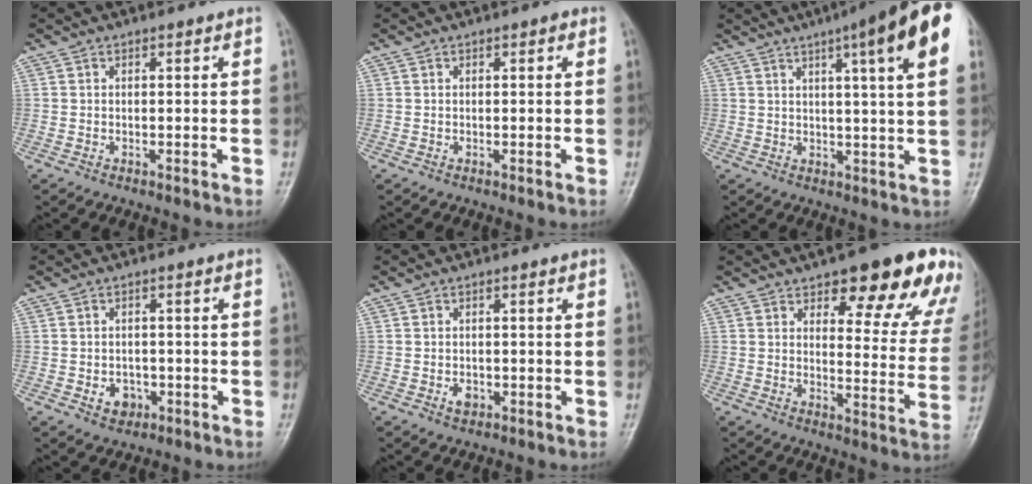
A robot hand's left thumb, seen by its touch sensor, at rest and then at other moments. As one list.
[{"total": 0.7, "force": [0.2, 0.2, 0.6], "torque": [-0.009, 0.001, 0.000]}, {"total": 16.8, "force": [7.9, 2.0, 14.7], "torque": [-0.195, -0.006, 0.094]}, {"total": 3.5, "force": [-1.2, 2.9, 1.7], "torque": [-0.010, 0.006, -0.013]}, {"total": 1.9, "force": [-0.6, 1.4, 1.1], "torque": [-0.014, 0.001, -0.009]}, {"total": 19.8, "force": [12.8, 6.9, 13.4], "torque": [-0.111, -0.053, 0.151]}]